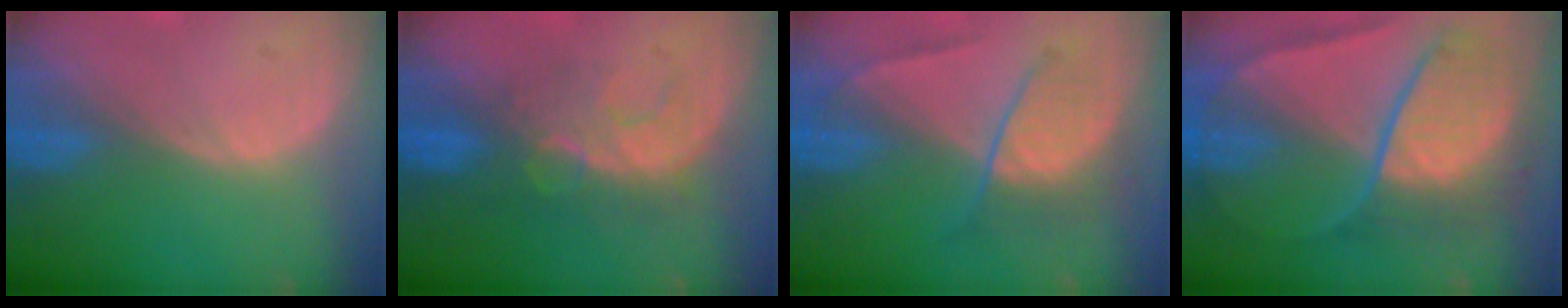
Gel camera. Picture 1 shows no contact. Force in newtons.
{"total": 8.1, "press": 7.4, "slide": 3.2}
{"total": 6.6, "press": 6.2, "slide": 2.4}
{"total": 10.8, "press": 10.7, "slide": 1.1}